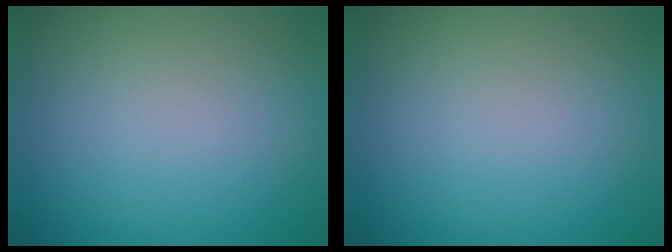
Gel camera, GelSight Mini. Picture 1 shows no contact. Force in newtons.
{"total": 0.0}